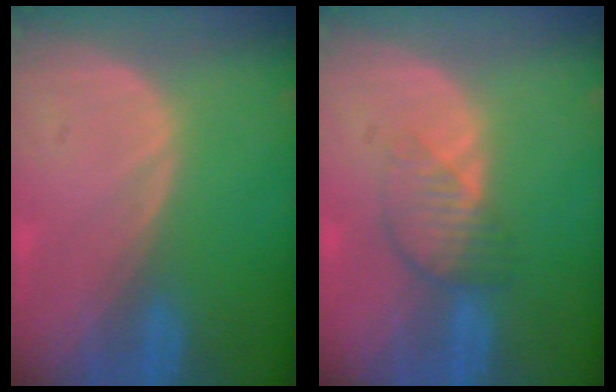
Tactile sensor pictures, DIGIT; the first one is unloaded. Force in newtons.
{"total": 3.9, "press": 3.7, "slide": 1.4}